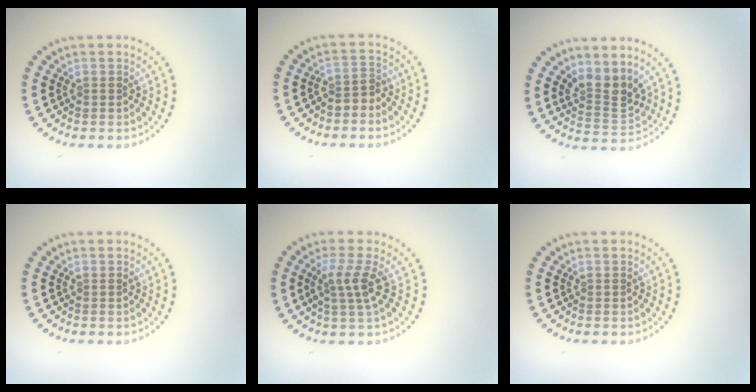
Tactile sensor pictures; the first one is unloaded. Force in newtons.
{"total": 1.6, "press": 1.3, "slide": 1.0}
{"total": 3.1, "press": 2.6, "slide": 1.7}
{"total": 0.0}
{"total": 2.6, "press": 2.0, "slide": 1.7}
{"total": 0.0}